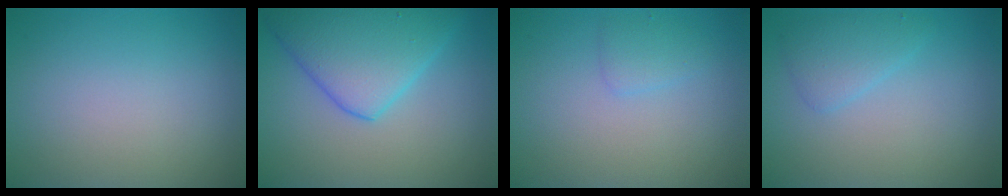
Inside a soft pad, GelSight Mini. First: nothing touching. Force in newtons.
{"total": 7.1, "press": 7.1, "slide": 0.3}
{"total": 1.3, "press": 1.3, "slide": 0.0}
{"total": 2.1, "press": 2.1, "slide": 0.1}